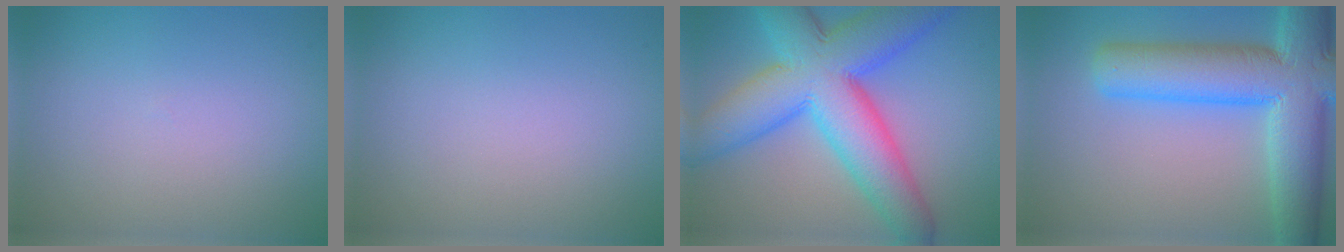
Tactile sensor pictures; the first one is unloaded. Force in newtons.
{"total": 0.0}
{"total": 12.6, "press": 12.6, "slide": 0.2}
{"total": 11.8, "press": 11.8, "slide": 0.4}